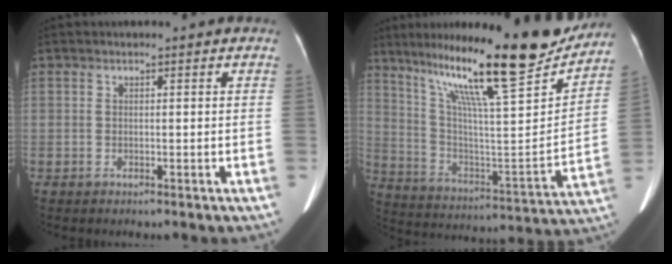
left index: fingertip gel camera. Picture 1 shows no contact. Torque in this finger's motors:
{"motor_torque": [0.81, -1.28, 1.05, 0.21]}